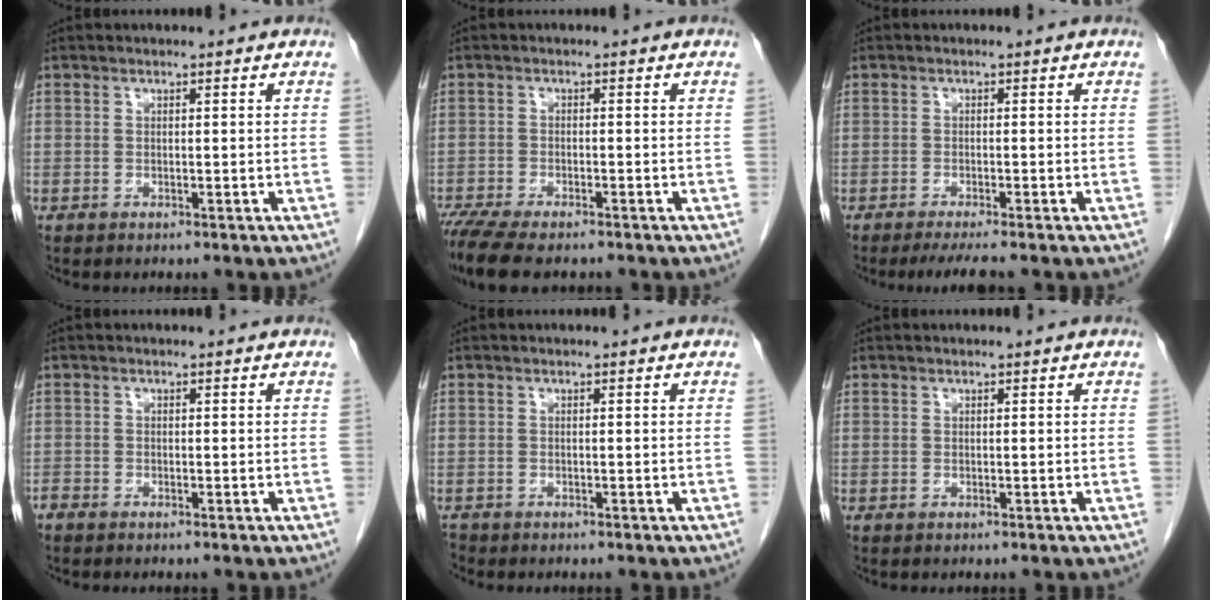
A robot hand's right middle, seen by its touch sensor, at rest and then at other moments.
{"total": 9.3, "force": [-7.5, 2.3, 4.9], "torque": [-0.083, -0.012, -0.121]}
{"total": 3.9, "force": [-3.2, -0.3, 2.3], "torque": [-0.035, -0.010, -0.050]}
{"total": 0.9, "force": [-0.9, 0.2, 0.2], "torque": [-0.008, -0.001, -0.019]}
{"total": 0.9, "force": [-0.8, 0.3, 0.0], "torque": [-0.003, -0.002, -0.016]}
{"total": 0.0}